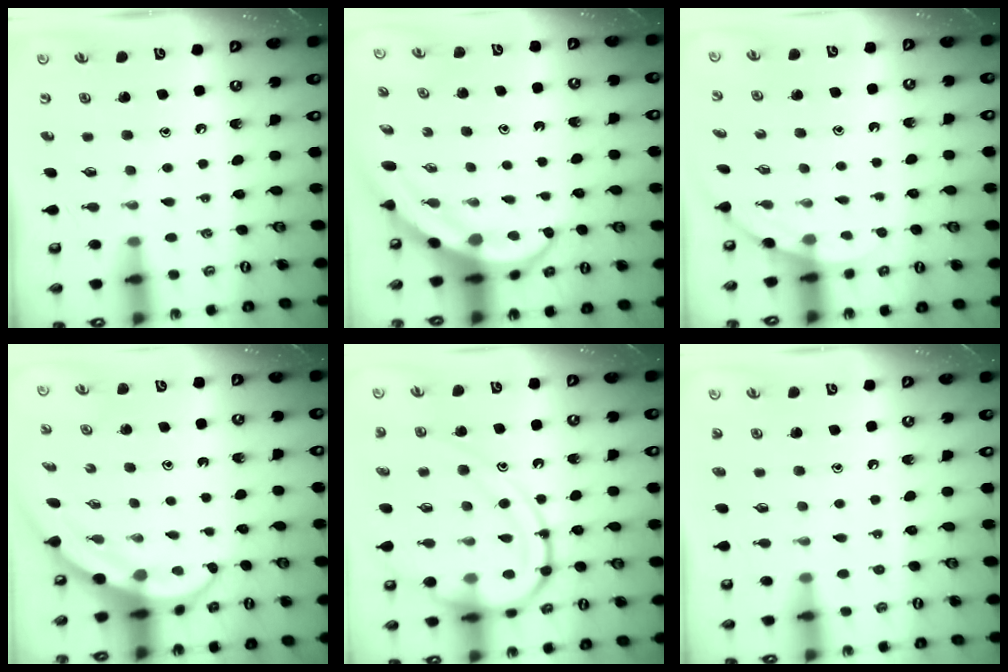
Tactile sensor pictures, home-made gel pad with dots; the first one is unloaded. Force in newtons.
{"total": 5.3, "press": 5.3, "slide": 0.5}
{"total": 2.0, "press": 2.0, "slide": 0.0}
{"total": 3.7, "press": 3.6, "slide": 0.3}
{"total": 14.9, "press": 14.8, "slide": 1.3}
{"total": 1.1, "press": 1.1, "slide": 0.3}